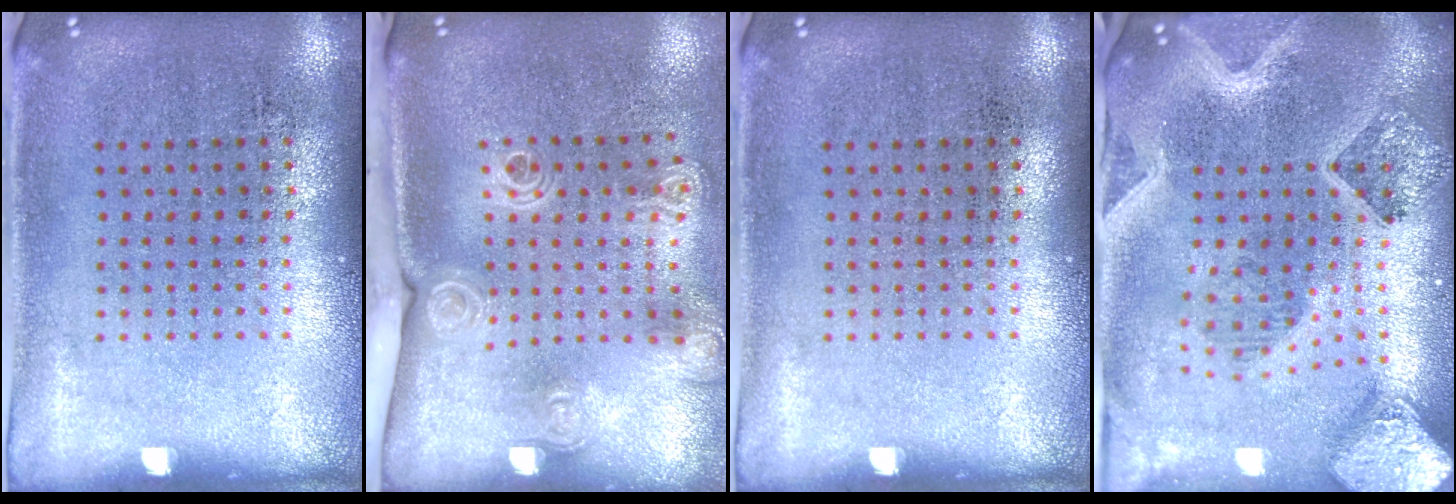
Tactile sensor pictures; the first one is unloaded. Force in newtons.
{"total": 2.0, "press": 1.5, "slide": 1.4}
{"total": 0.0}
{"total": 3.7, "press": 3.0, "slide": 2.2}